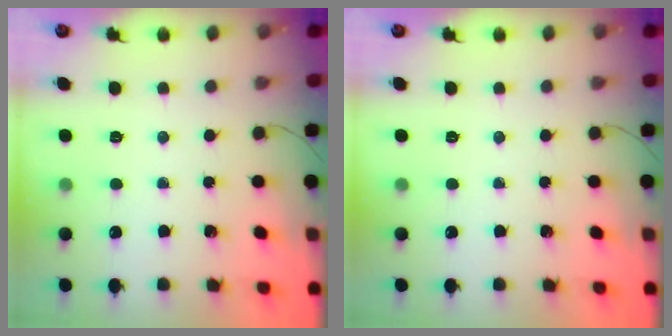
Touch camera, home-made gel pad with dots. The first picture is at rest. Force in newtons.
{"total": 0.0}